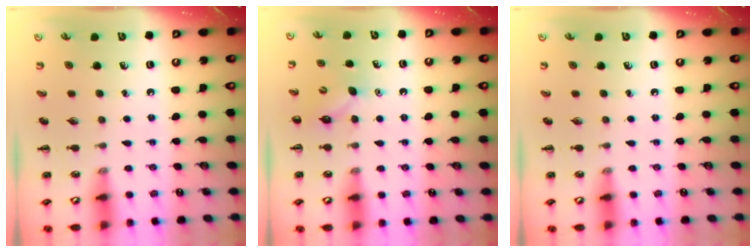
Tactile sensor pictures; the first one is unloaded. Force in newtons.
{"total": 4.4, "press": 4.2, "slide": 1.2}
{"total": 0.0}